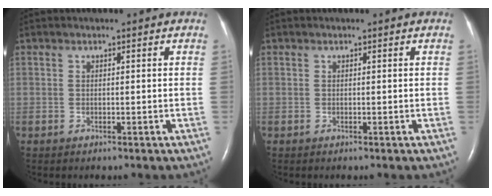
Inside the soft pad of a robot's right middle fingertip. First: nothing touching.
{"total": 0.0}